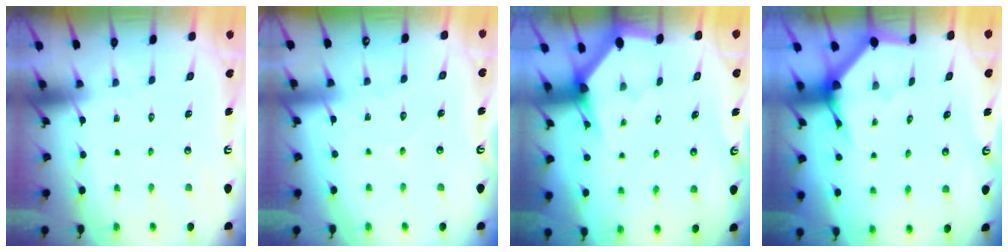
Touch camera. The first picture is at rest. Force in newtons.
{"total": 3.9, "press": 3.8, "slide": 0.4}
{"total": 2.3, "press": 2.3, "slide": 0.1}
{"total": 4.0, "press": 3.9, "slide": 0.4}